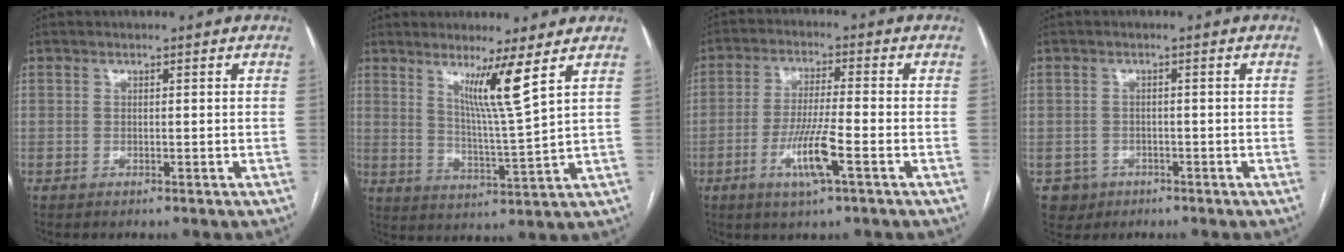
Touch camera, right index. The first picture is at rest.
{"total": 7.3, "force": [4.0, -2.0, 5.7], "torque": [-0.101, -0.026, 0.076]}
{"total": 8.0, "force": [-3.3, 0.1, 7.2], "torque": [-0.141, -0.010, -0.061]}
{"total": 3.5, "force": [-1.5, 3.1, -0.1], "torque": [0.007, 0.011, -0.021]}